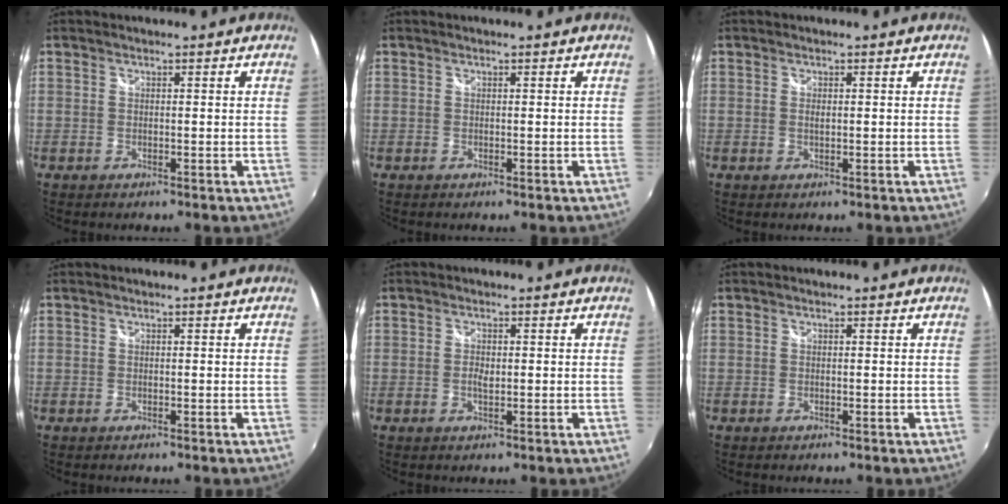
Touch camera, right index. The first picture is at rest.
{"total": 0.0}
{"total": 0.8, "force": [0.1, 0.4, 0.7], "torque": [-0.013, -0.001, 0.000]}
{"total": 0.0}
{"total": 1.6, "force": [-0.1, 0.9, 1.3], "torque": [-0.025, 0.001, -0.004]}
{"total": 0.0}